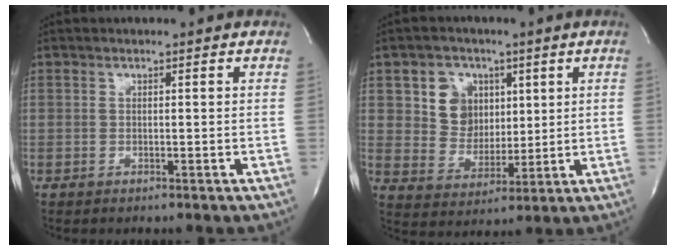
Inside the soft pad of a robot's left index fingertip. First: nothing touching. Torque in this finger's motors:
{"motor_torque": [-0.52, 0.27, -0.45, -0.21]}